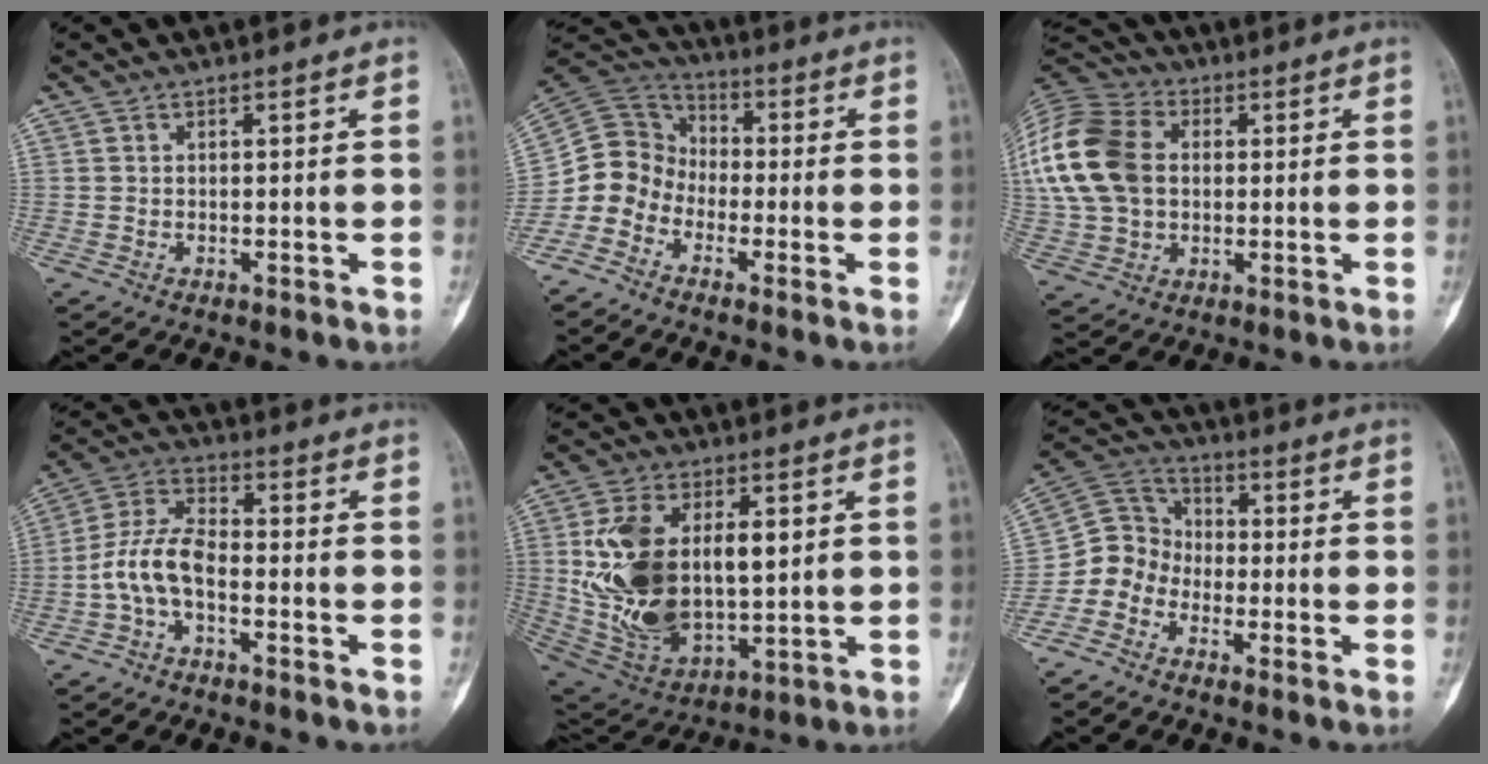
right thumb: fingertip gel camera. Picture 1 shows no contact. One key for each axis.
{"total": 9.4, "fx": -4.5, "fy": 7.8, "fz": 2.6, "tx": -0.032, "ty": 0.063, "tz": -0.102}
{"total": 20.5, "fx": 2.5, "fy": 14.9, "fz": 13.9, "tx": -0.310, "ty": 0.017, "tz": 0.049}
{"total": 8.3, "fx": -2.6, "fy": 4.2, "fz": 6.7, "tx": -0.141, "ty": 0.035, "tz": -0.058}
{"total": 22.2, "fx": 2.8, "fy": 13.0, "fz": 17.8, "tx": -0.317, "ty": -0.016, "tz": 0.069}
{"total": 7.6, "fx": -3.8, "fy": 6.4, "fz": 1.7, "tx": -0.013, "ty": 0.056, "tz": -0.090}